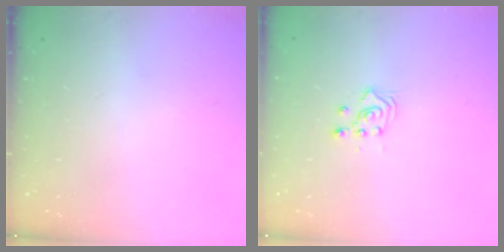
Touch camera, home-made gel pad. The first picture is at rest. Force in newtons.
{"total": 3.1, "press": 3.0, "slide": 0.9}